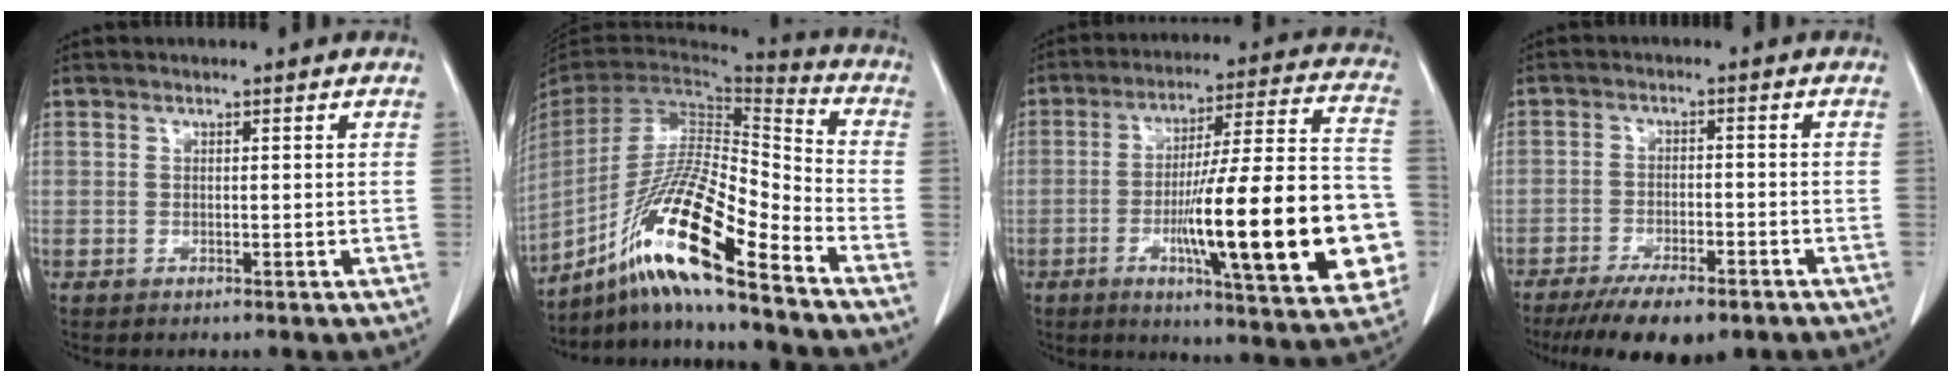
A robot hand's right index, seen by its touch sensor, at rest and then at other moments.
{"total": 19.4, "force": [-13.1, 0.9, 14.2], "torque": [-0.296, -0.020, -0.246]}
{"total": 25.8, "force": [-5.8, 3.3, 24.9], "torque": [-0.310, 0.009, -0.080]}
{"total": 10.4, "force": [-7.6, 3.2, 6.3], "torque": [-0.093, -0.013, -0.113]}